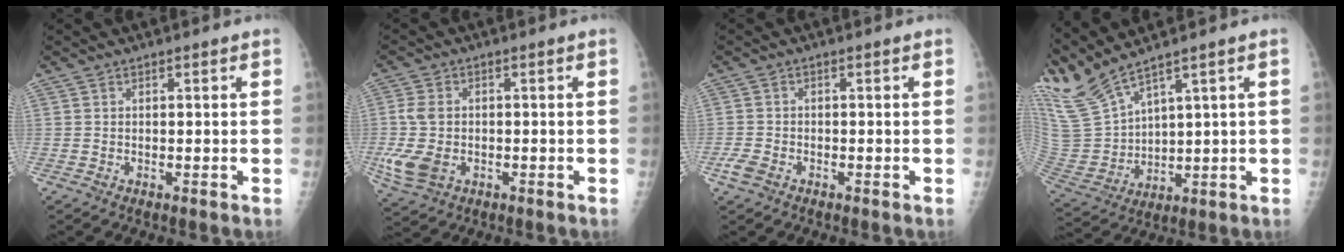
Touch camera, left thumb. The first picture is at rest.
{"total": 7.7, "force": [-1.4, 5.3, 5.3], "torque": [-0.122, 0.001, -0.023]}
{"total": 2.5, "force": [-1.4, 1.6, 1.4], "torque": [-0.034, 0.000, -0.026]}
{"total": 12.0, "force": [10.1, 1.8, 6.1], "torque": [-0.139, -0.045, 0.235]}